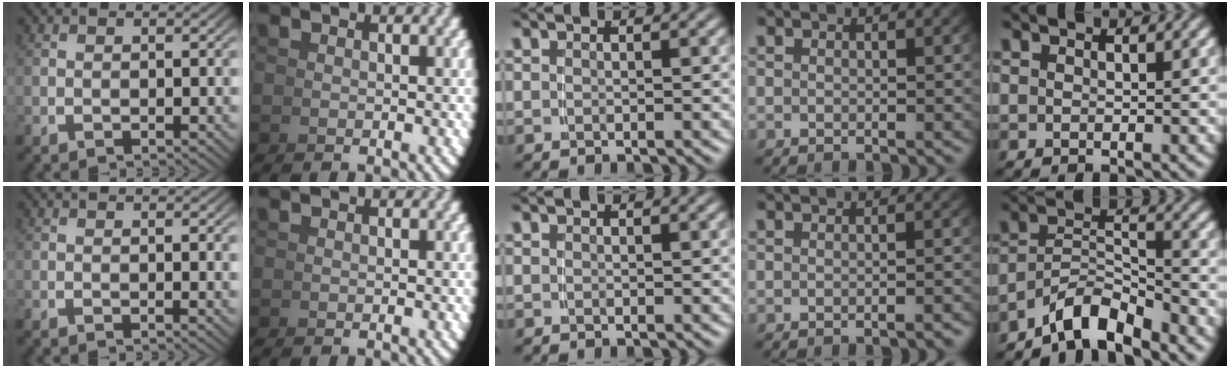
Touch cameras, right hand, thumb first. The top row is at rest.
{"thumb": {"total": 0.6, "force": [0.3, -0.1, 0.4], "torque": [-0.008, -0.001, 0.005]}, "ring": {"total": 0.7, "force": [-0.7, -0.2, 0.1], "torque": [-0.004, 0.001, -0.011]}, "little": {"total": 6.3, "force": [-4.5, 2.9, 3.3], "torque": [-0.046, -0.022, -0.069]}}